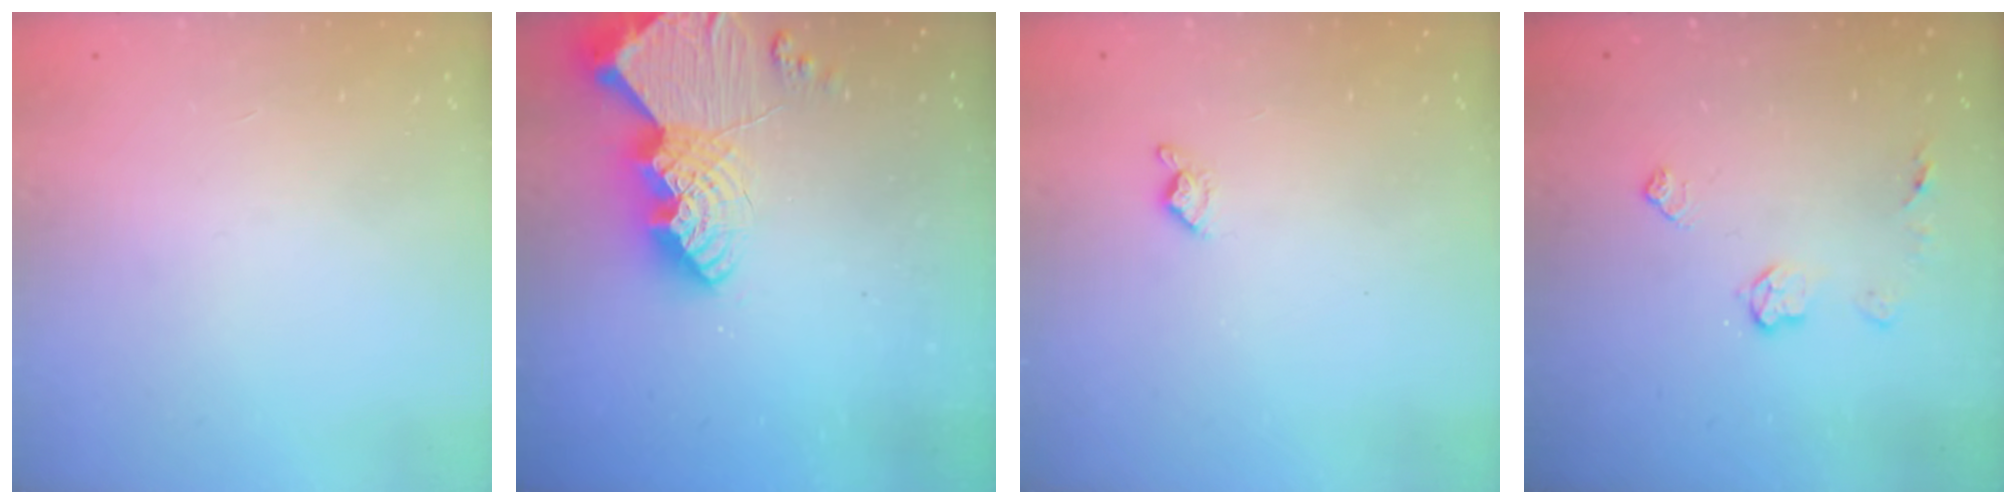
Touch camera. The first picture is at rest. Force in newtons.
{"total": 16.8, "press": 16.7, "slide": 1.6}
{"total": 4.5, "press": 4.5, "slide": 0.7}
{"total": 6.3, "press": 6.3, "slide": 0.3}